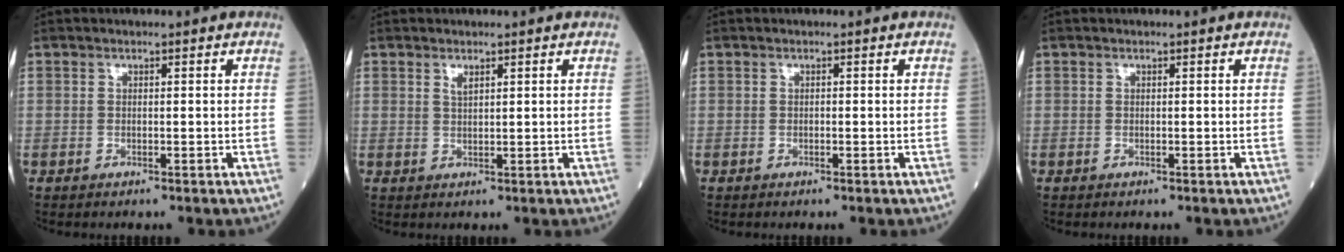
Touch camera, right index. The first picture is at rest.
{"total": 1.2, "force": [0.9, 0.4, 0.7], "torque": [-0.017, 0.000, 0.021]}
{"total": 0.0}
{"total": 0.0}